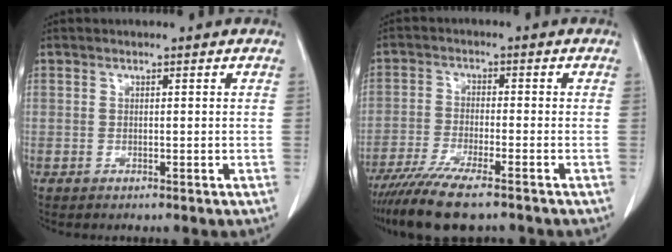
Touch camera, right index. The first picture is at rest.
{"total": 10.5, "force": [-8.2, 1.3, 6.3], "torque": [-0.107, -0.026, -0.137]}